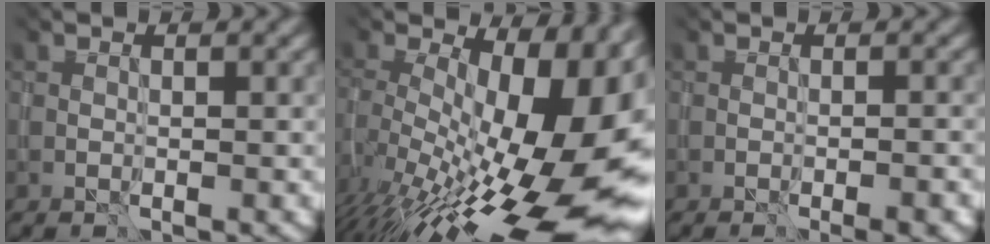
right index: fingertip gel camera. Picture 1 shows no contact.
{"total": 15.9, "force": [-3.9, 7.0, 13.7], "torque": [-0.198, -0.005, -0.037]}
{"total": 4.2, "force": [-2.1, 1.5, 3.3], "torque": [-0.006, 0.009, -0.018]}